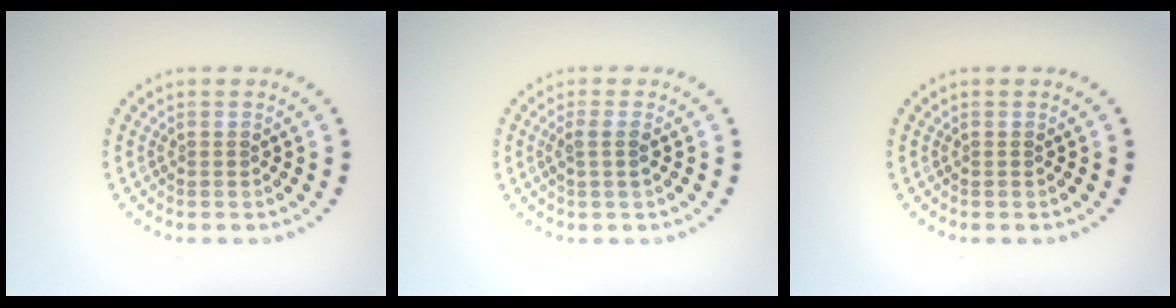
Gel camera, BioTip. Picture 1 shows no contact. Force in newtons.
{"total": 1.5, "press": 1.2, "slide": 0.9}
{"total": 0.0}